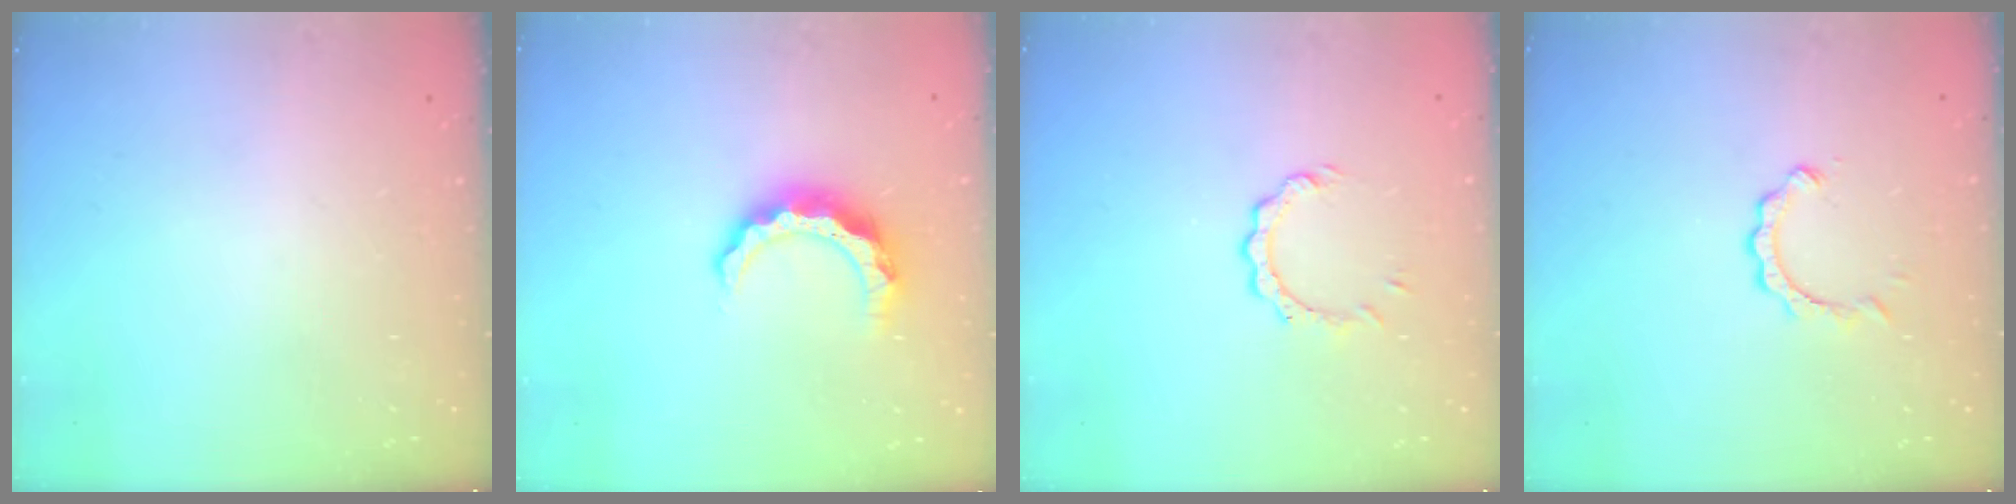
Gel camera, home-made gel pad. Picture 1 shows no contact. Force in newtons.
{"total": 8.2, "press": 8.2, "slide": 0.9}
{"total": 3.5, "press": 3.5, "slide": 0.4}
{"total": 2.8, "press": 2.8, "slide": 0.4}